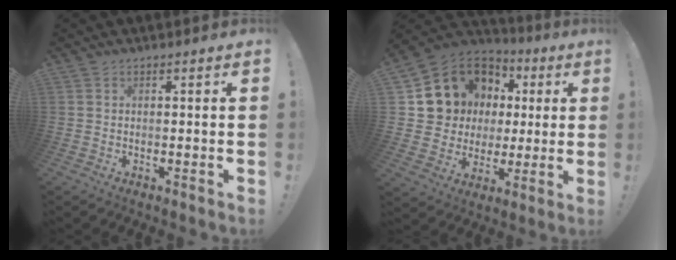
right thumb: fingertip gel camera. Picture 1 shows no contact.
{"total": 12.8, "force": [5.3, 11.0, 3.7], "torque": [-0.066, -0.039, 0.125]}